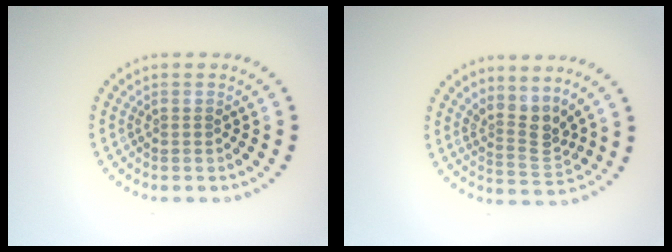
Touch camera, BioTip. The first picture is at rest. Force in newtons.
{"total": 3.0, "press": 2.1, "slide": 2.1}